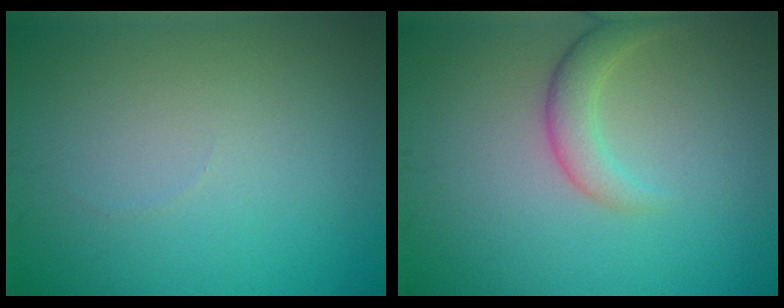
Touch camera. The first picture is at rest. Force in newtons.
{"total": 2.6, "press": 2.6, "slide": 0.2}